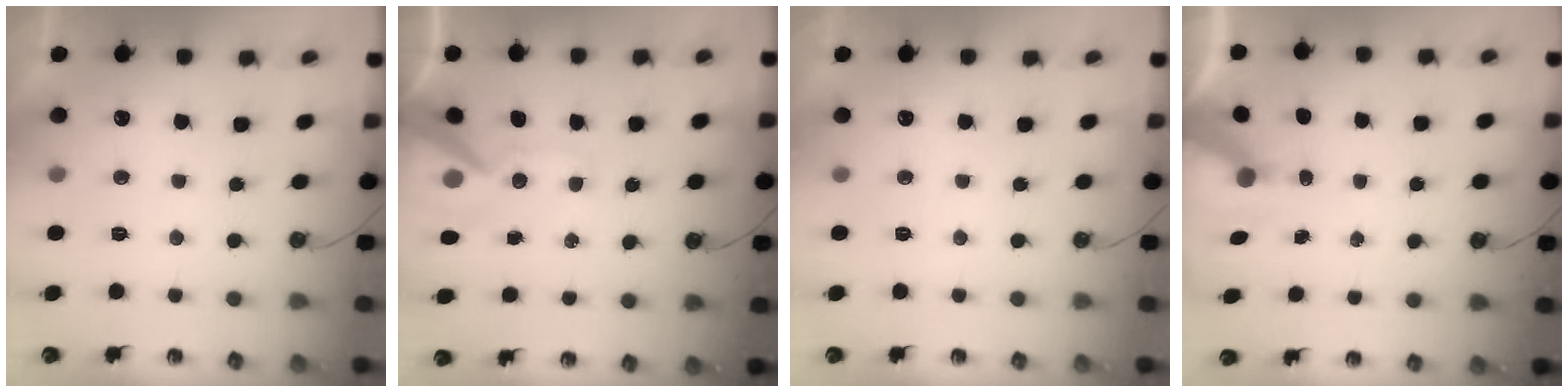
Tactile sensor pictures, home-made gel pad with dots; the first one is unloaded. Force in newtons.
{"total": 13.9, "press": 13.7, "slide": 2.2}
{"total": 0.0}
{"total": 6.6, "press": 6.6, "slide": 0.7}